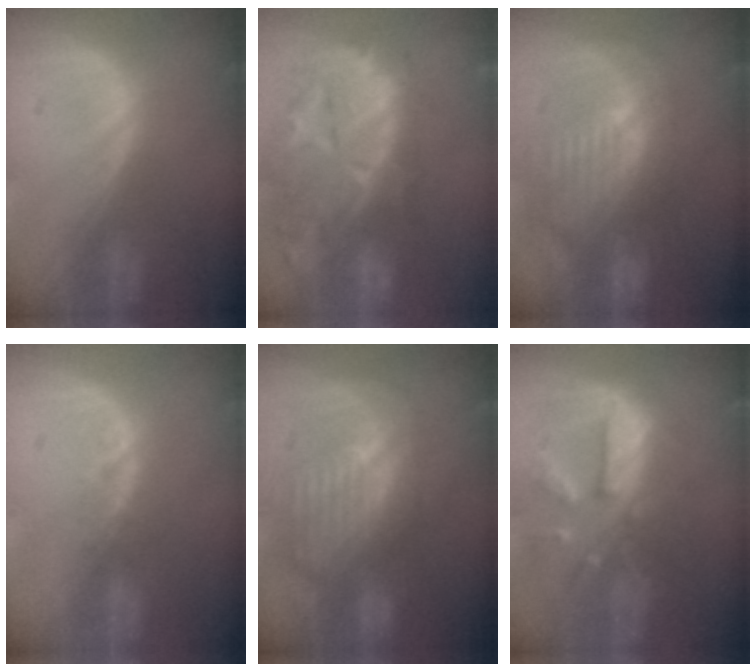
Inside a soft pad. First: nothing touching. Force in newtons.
{"total": 14.0, "press": 11.9, "slide": 7.4}
{"total": 11.1, "press": 9.7, "slide": 5.5}
{"total": 2.1, "press": 1.8, "slide": 1.1}
{"total": 10.9, "press": 9.6, "slide": 5.2}
{"total": 10.7, "press": 9.5, "slide": 4.9}